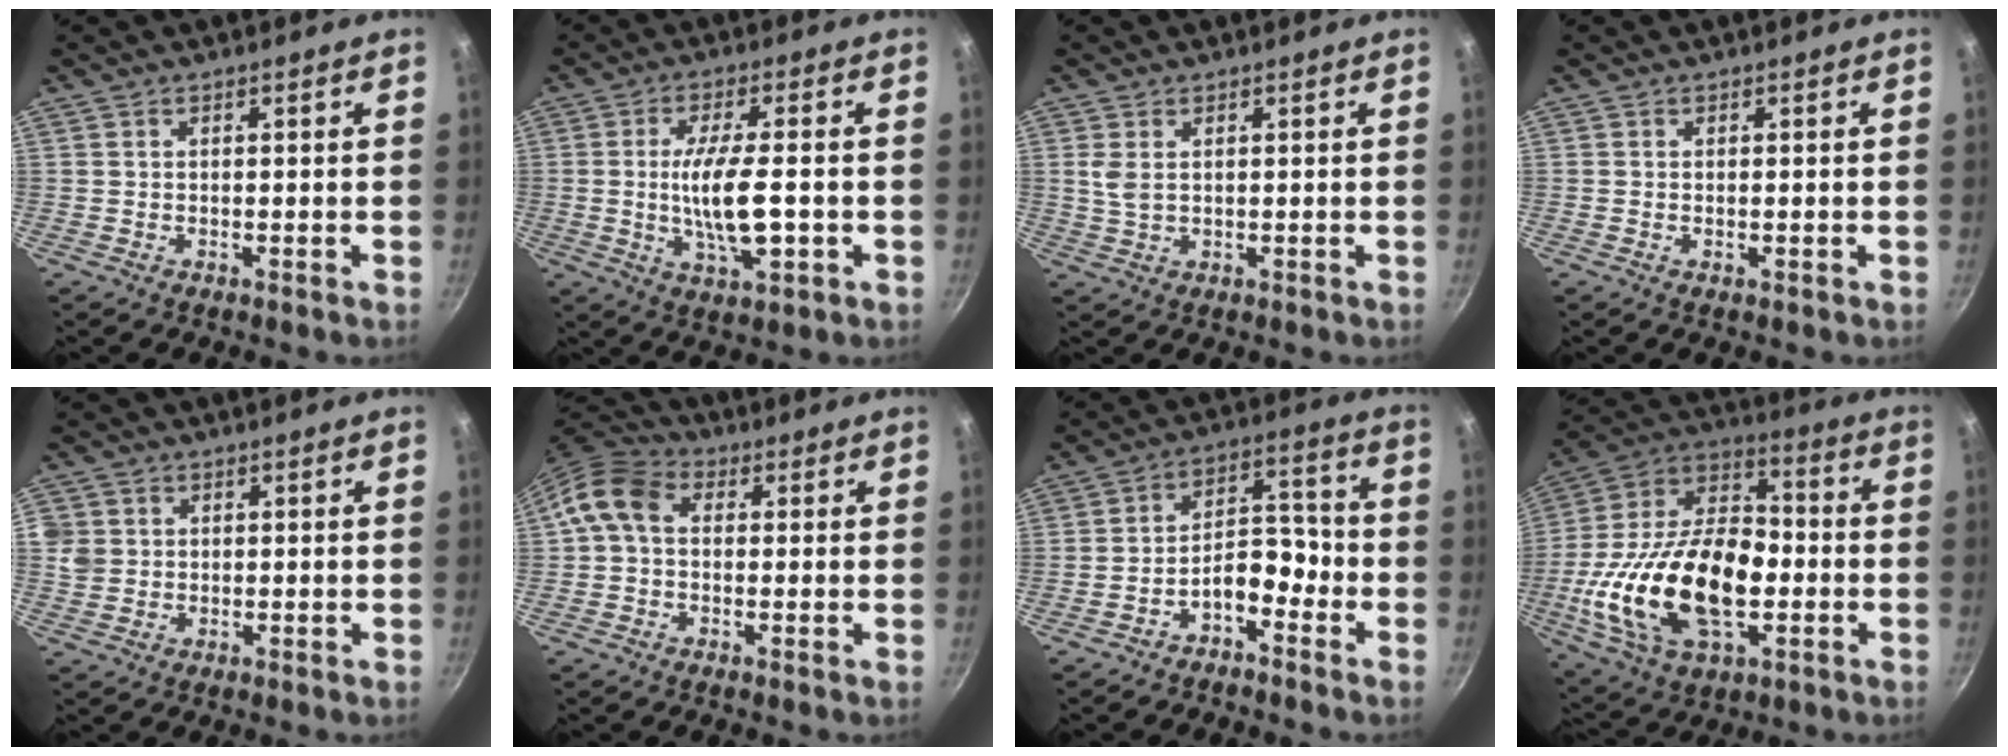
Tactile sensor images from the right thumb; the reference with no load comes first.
{"total": 10.6, "force": [-1.3, 3.2, 10.0], "torque": [-0.177, 0.000, -0.022]}
{"total": 3.1, "force": [0.9, 1.9, 2.3], "torque": [-0.047, -0.003, 0.020]}
{"total": 0.6, "force": [-0.1, 0.2, 0.6], "torque": [-0.009, 0.000, -0.001]}
{"total": 4.2, "force": [0.5, 4.0, 1.5], "torque": [-0.016, 0.002, 0.005]}
{"total": 7.9, "force": [0.8, 6.1, 5.0], "torque": [-0.087, 0.021, -0.006]}
{"total": 7.4, "force": [-4.2, 3.9, 4.6], "torque": [-0.049, 0.064, -0.072]}
{"total": 28.0, "force": [-5.4, 16.5, 22.0], "torque": [-0.393, 0.036, -0.099]}